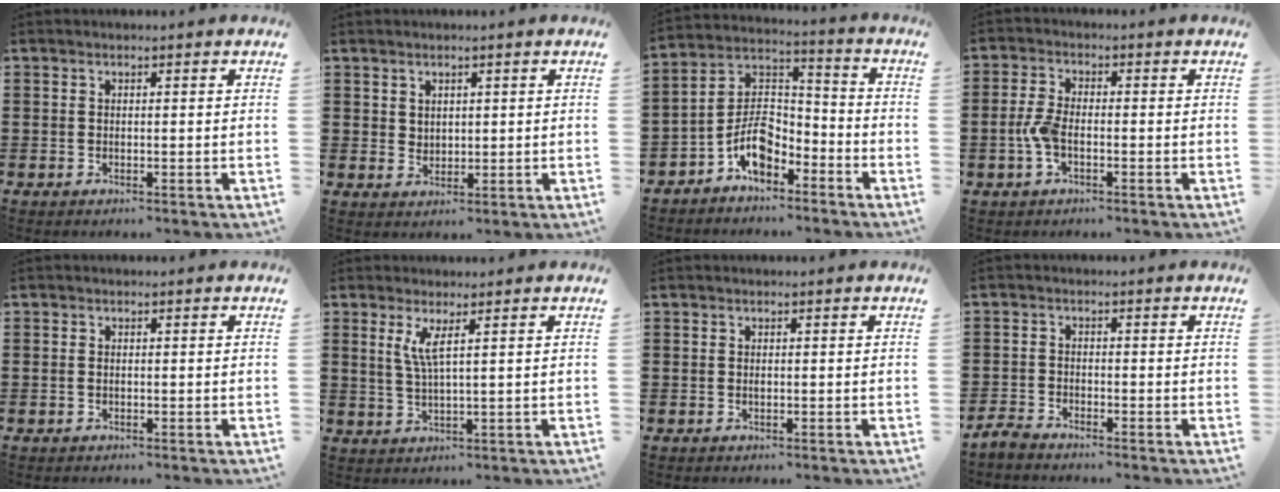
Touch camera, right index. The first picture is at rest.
{"total": 2.2, "force": [1.6, 1.5, 0.2], "torque": [-0.009, 0.007, 0.030]}
{"total": 7.7, "force": [-4.4, 4.5, 4.5], "torque": [-0.101, 0.003, -0.088]}
{"total": 4.5, "force": [-1.3, 2.1, 3.7], "torque": [-0.102, -0.007, -0.032]}
{"total": 0.6, "force": [-0.1, 0.4, 0.5], "torque": [-0.012, 0.001, -0.003]}
{"total": 3.5, "force": [1.5, 0.1, 3.2], "torque": [-0.070, -0.002, 0.024]}
{"total": 0.5, "force": [0.0, 0.3, 0.4], "torque": [-0.010, -0.002, 0.000]}
{"total": 2.0, "force": [-2.0, 0.2, 0.2], "torque": [-0.016, 0.000, -0.043]}